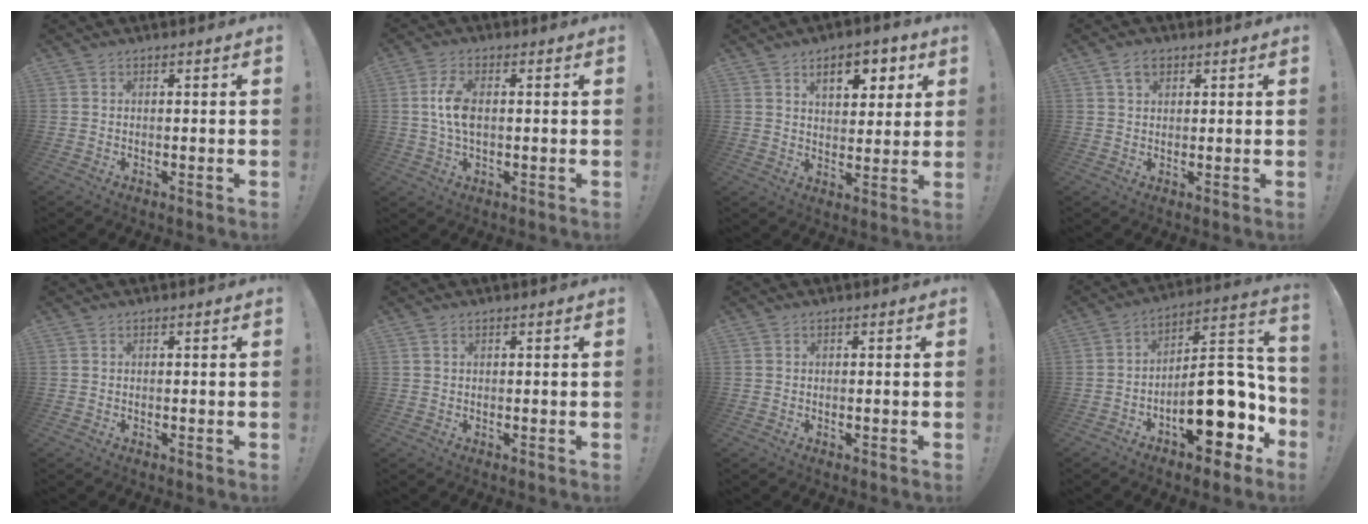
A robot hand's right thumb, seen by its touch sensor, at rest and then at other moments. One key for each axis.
{"total": 7.6, "fx": 0.4, "fy": 4.1, "fz": 6.4, "tx": -0.125, "ty": 0.002, "tz": 0.004}
{"total": 9.3, "fx": 4.8, "fy": 4.6, "fz": 6.5, "tx": -0.092, "ty": -0.012, "tz": 0.080}
{"total": 4.1, "fx": 2.2, "fy": 2.7, "fz": 2.1, "tx": -0.035, "ty": -0.002, "tz": 0.042}
{"total": 0.0}
{"total": 0.6, "fx": 0.3, "fy": 0.2, "fz": 0.4, "tx": -0.016, "ty": 0.004, "tz": 0.007}
{"total": 0.0}
{"total": 21.0, "fx": -6.8, "fy": 9.9, "fz": 17.2, "tx": -0.238, "ty": 0.043, "tz": -0.091}